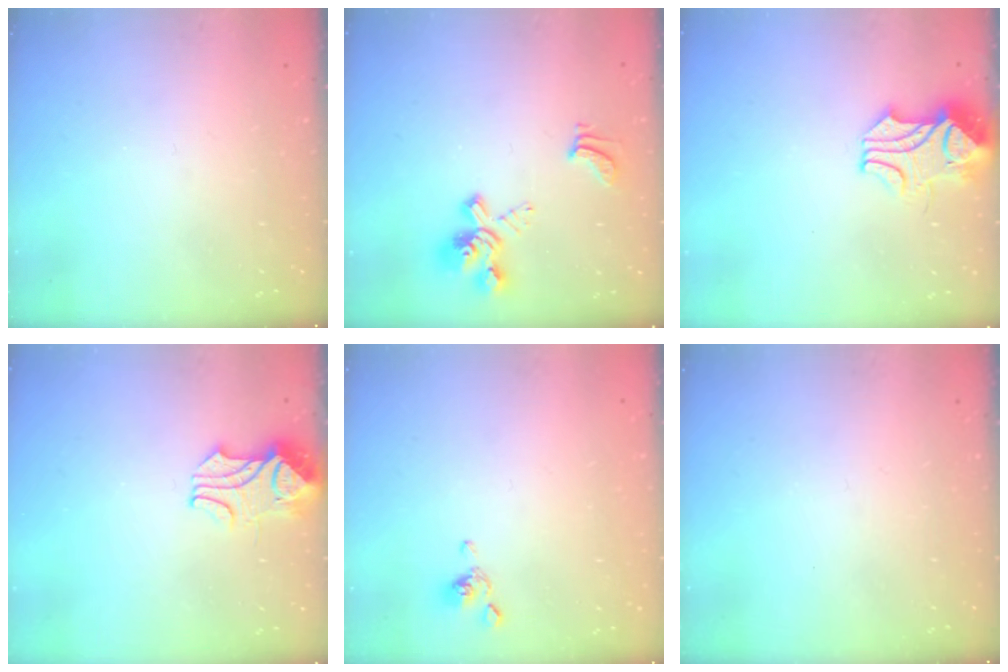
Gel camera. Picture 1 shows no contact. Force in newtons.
{"total": 4.1, "press": 3.6, "slide": 2.0}
{"total": 2.2, "press": 2.1, "slide": 0.8}
{"total": 2.3, "press": 2.2, "slide": 0.7}
{"total": 2.4, "press": 2.3, "slide": 0.8}
{"total": 0.0}